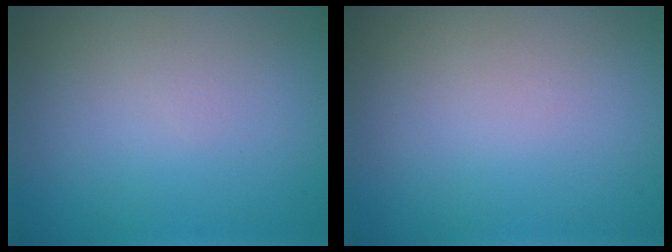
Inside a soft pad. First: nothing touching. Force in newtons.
{"total": 0.0}